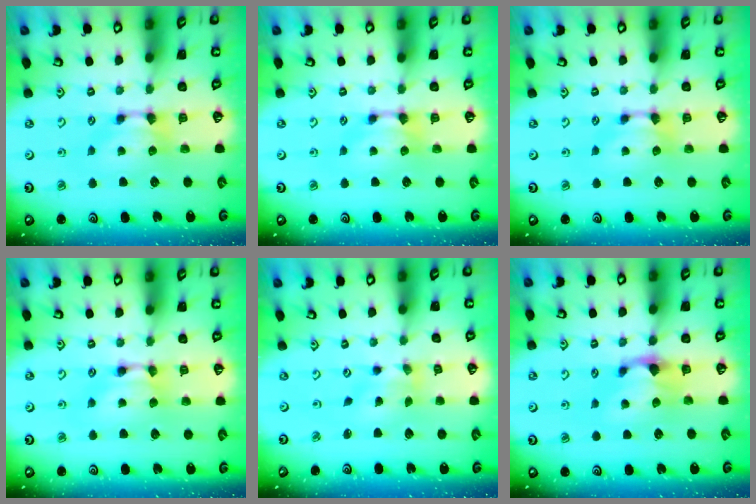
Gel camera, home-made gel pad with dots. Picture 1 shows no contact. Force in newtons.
{"total": 0.0}
{"total": 0.0}
{"total": 1.5, "press": 1.5, "slide": 0.2}
{"total": 1.6, "press": 0.6, "slide": 1.5}
{"total": 2.7, "press": 2.6, "slide": 0.8}